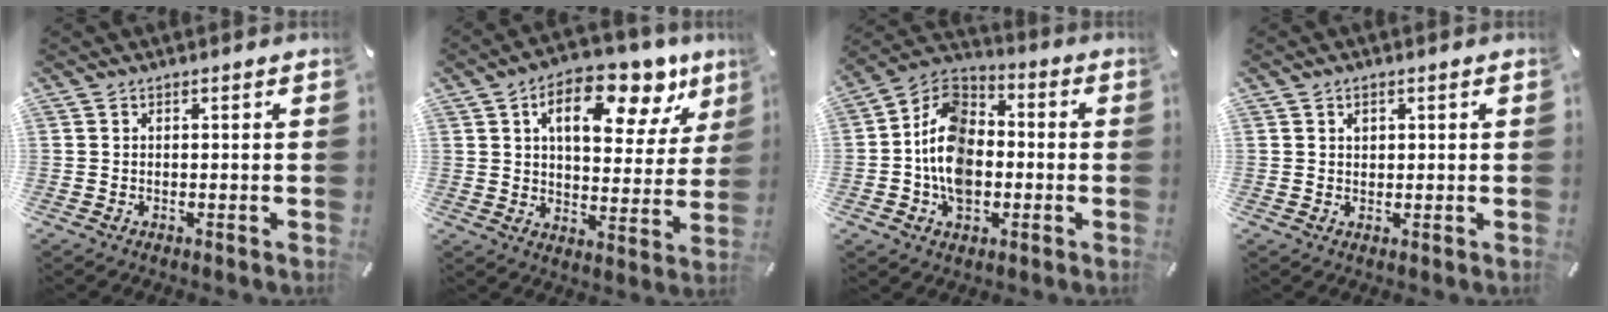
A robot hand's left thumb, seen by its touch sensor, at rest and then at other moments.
{"total": 16.4, "force": [8.8, 8.8, 10.8], "torque": [-0.144, -0.051, 0.140]}
{"total": 13.7, "force": [-3.8, 10.3, 8.3], "torque": [-0.179, 0.024, -0.073]}
{"total": 1.6, "force": [0.6, 1.3, 0.7], "torque": [-0.007, 0.000, 0.008]}